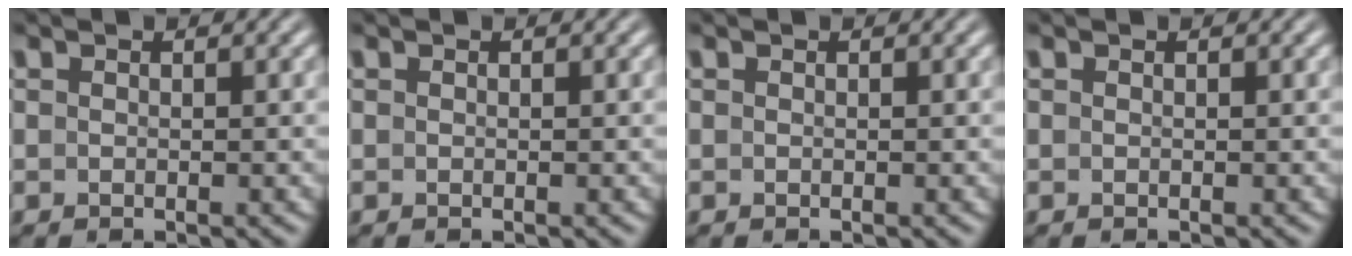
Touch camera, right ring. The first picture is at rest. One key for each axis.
{"total": 0.0}
{"total": 0.0}
{"total": 0.0}